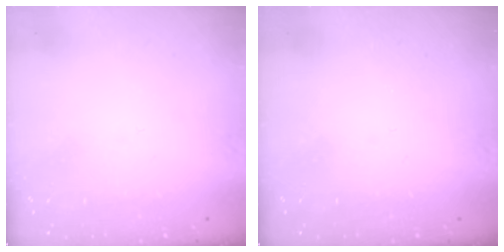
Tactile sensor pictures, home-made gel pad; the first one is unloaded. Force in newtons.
{"total": 0.0}